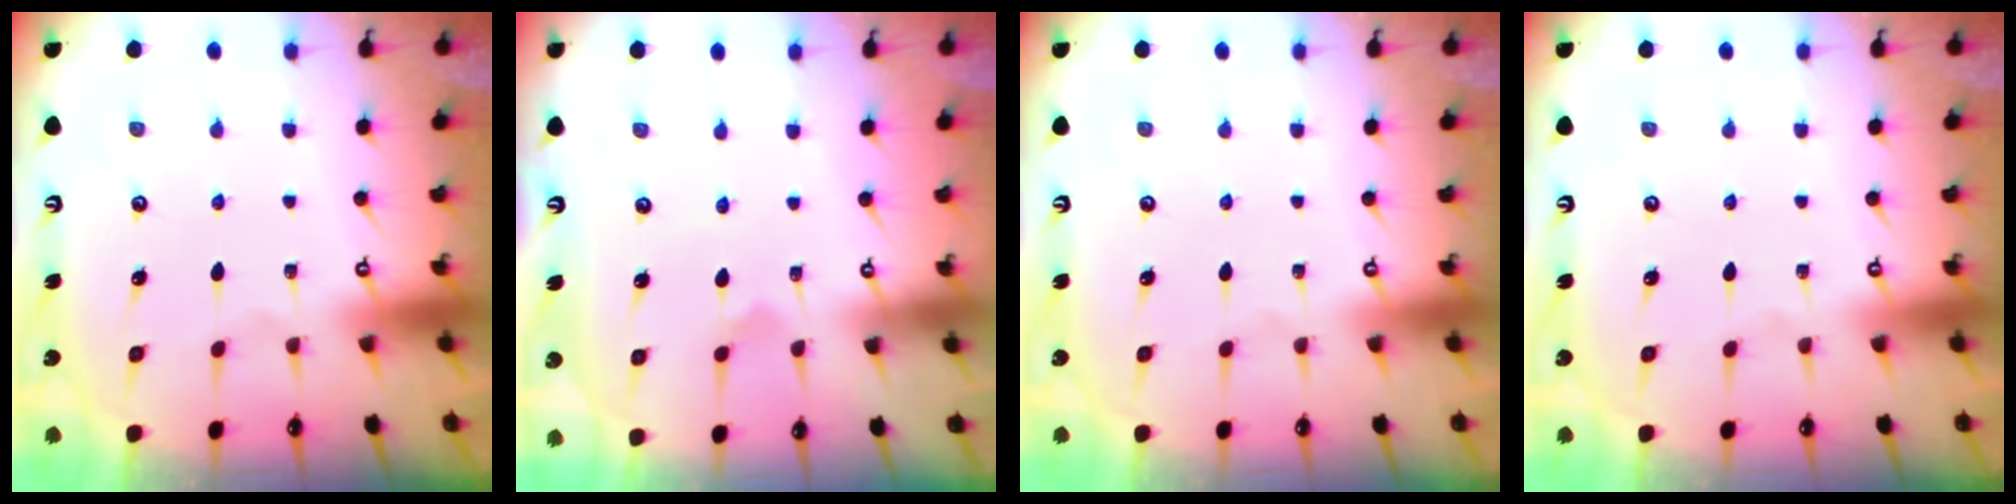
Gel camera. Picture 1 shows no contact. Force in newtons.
{"total": 2.9, "press": 2.9, "slide": 0.1}
{"total": 0.0}
{"total": 0.0}